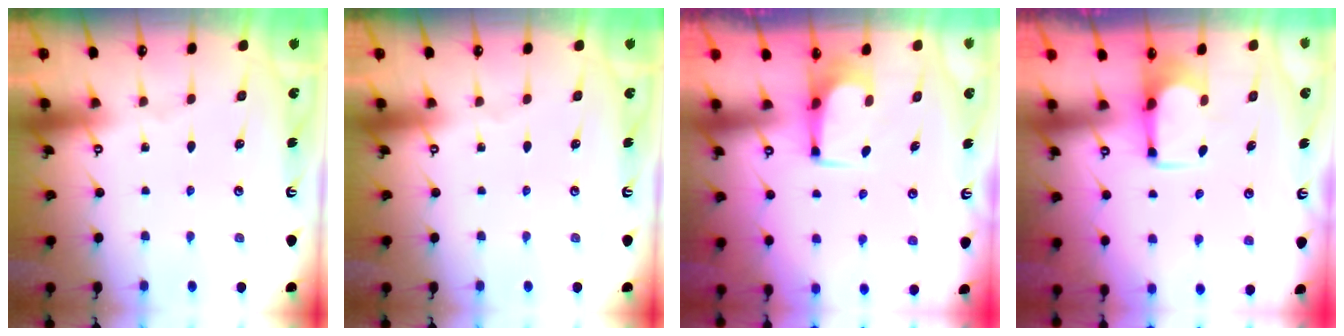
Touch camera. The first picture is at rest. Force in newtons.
{"total": 0.0}
{"total": 3.9, "press": 3.9, "slide": 0.4}
{"total": 2.0, "press": 1.8, "slide": 0.8}